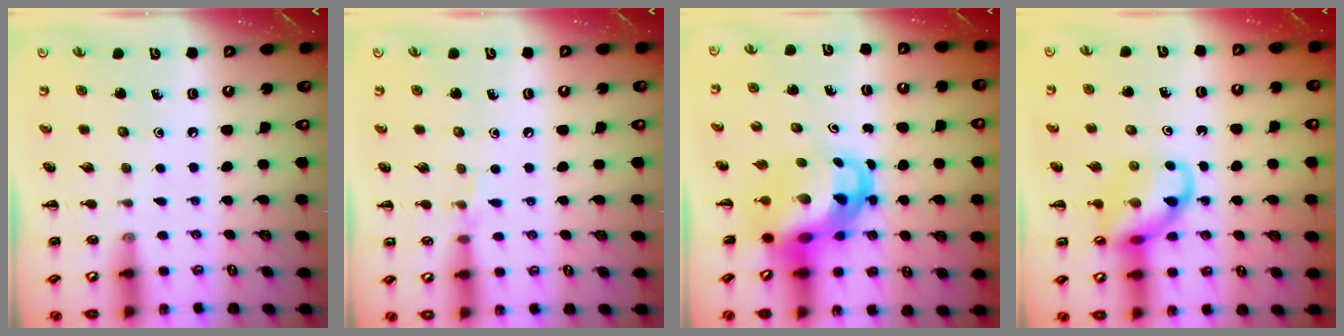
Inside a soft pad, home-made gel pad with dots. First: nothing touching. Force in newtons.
{"total": 4.8, "press": 4.5, "slide": 1.6}
{"total": 8.6, "press": 8.3, "slide": 2.3}
{"total": 11.8, "press": 11.7, "slide": 1.6}